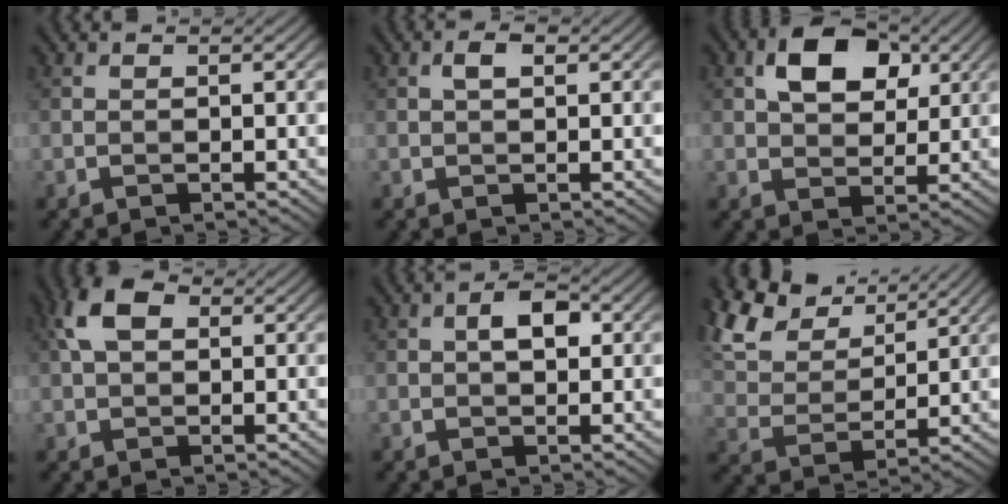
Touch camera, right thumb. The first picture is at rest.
{"total": 1.9, "force": [0.6, 0.9, 1.6], "torque": [-0.028, 0.004, 0.008]}
{"total": 7.7, "force": [3.0, 4.8, 5.3], "torque": [-0.091, 0.005, 0.045]}
{"total": 5.4, "force": [1.6, 3.3, 3.9], "torque": [-0.091, 0.016, 0.021]}
{"total": 3.1, "force": [0.5, 1.7, 2.6], "torque": [-0.043, 0.008, 0.005]}
{"total": 12.1, "force": [8.6, 5.5, 6.5], "torque": [-0.197, 0.027, 0.149]}